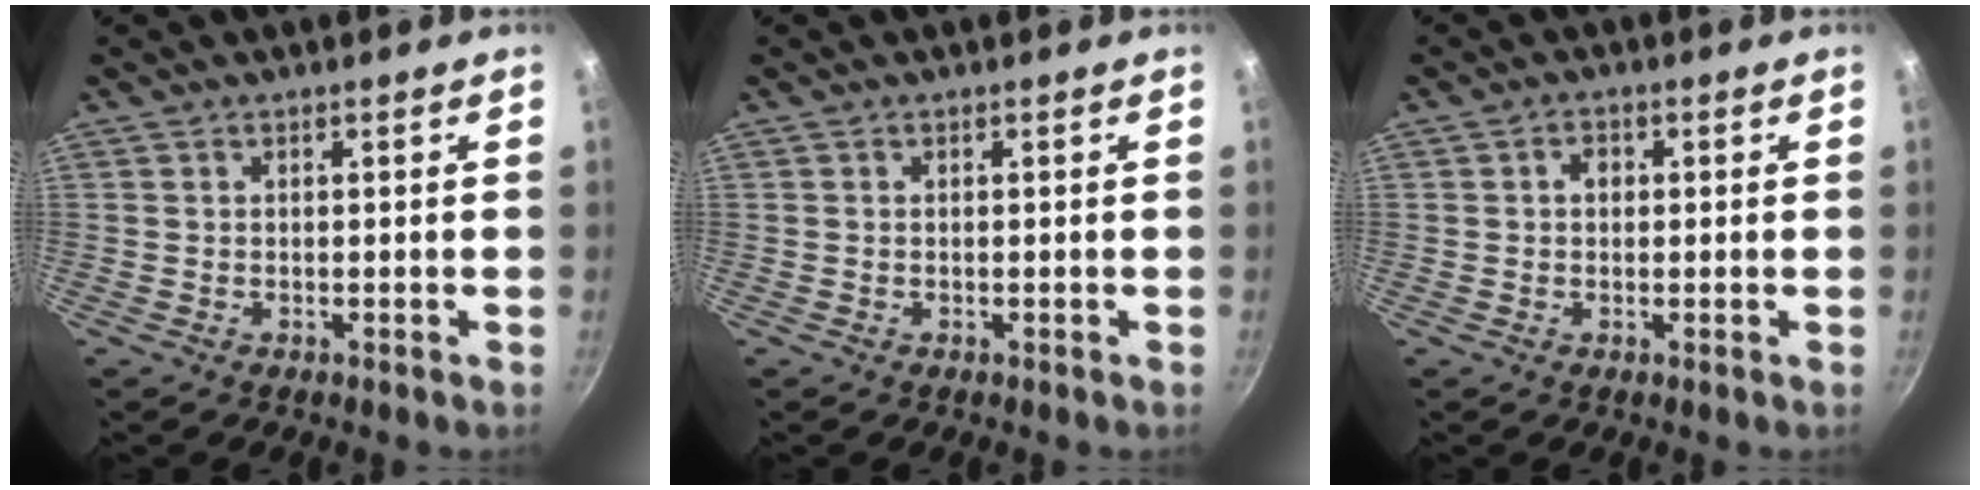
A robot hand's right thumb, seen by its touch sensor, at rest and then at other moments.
{"total": 0.0}
{"total": 2.1, "force": [0.2, 1.7, 1.2], "torque": [-0.010, 0.006, 0.002]}